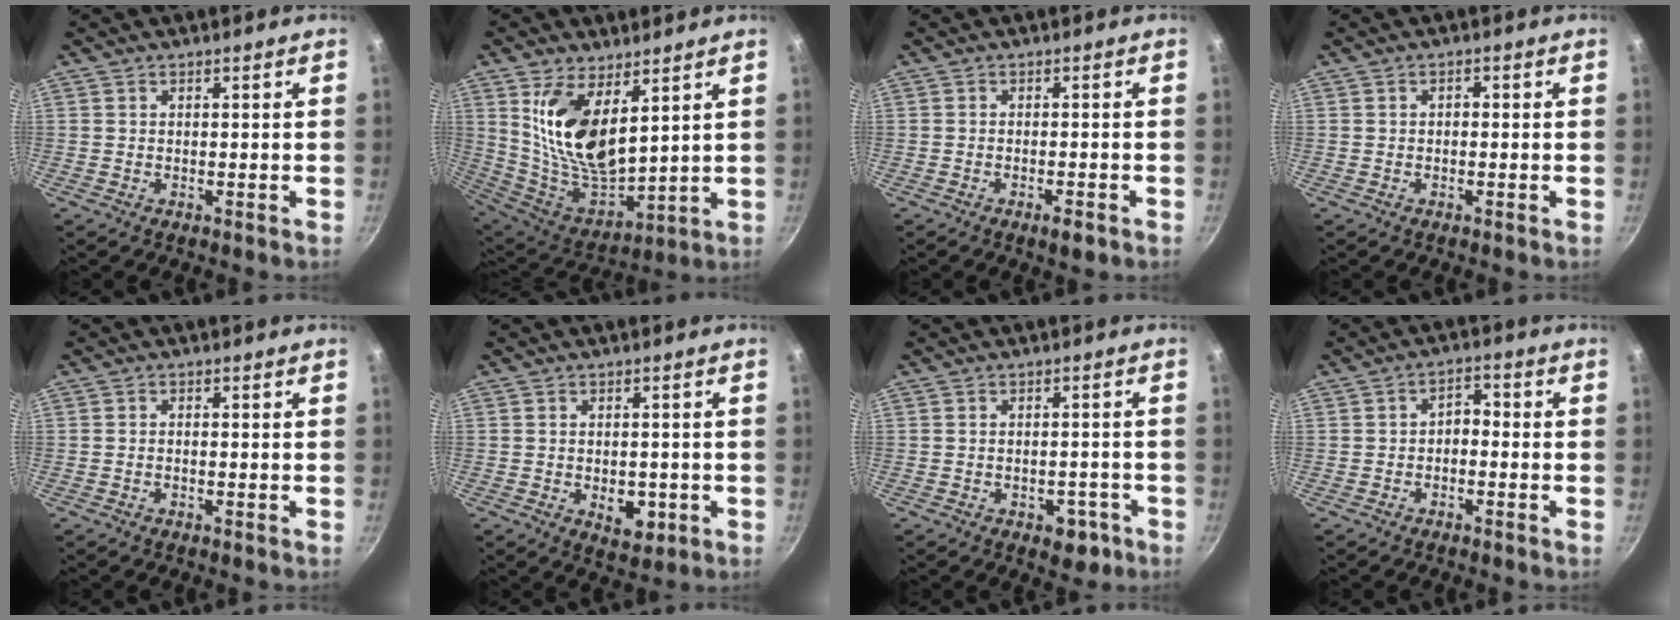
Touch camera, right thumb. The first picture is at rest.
{"total": 16.3, "force": [6.2, 7.9, 12.8], "torque": [-0.224, -0.059, 0.136]}
{"total": 2.6, "force": [-1.5, 0.7, 2.0], "torque": [-0.034, 0.009, -0.022]}
{"total": 1.1, "force": [-0.2, 0.8, 0.7], "torque": [-0.011, 0.007, -0.004]}
{"total": 0.8, "force": [-0.5, 0.3, 0.5], "torque": [-0.014, 0.007, -0.013]}
{"total": 5.5, "force": [-1.4, 3.4, 4.1], "torque": [-0.036, 0.002, -0.013]}
{"total": 5.1, "force": [-2.6, 3.1, 3.1], "torque": [-0.018, 0.021, -0.021]}
{"total": 3.1, "force": [-1.1, 2.0, 2.1], "torque": [-0.021, 0.022, -0.022]}